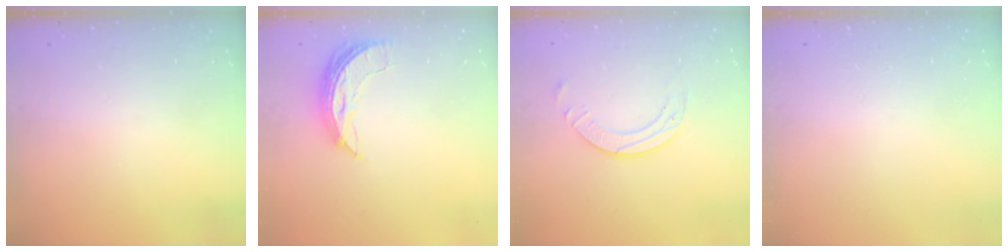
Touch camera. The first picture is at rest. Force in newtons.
{"total": 6.7, "press": 6.7, "slide": 0.4}
{"total": 5.8, "press": 5.8, "slide": 0.6}
{"total": 0.0}